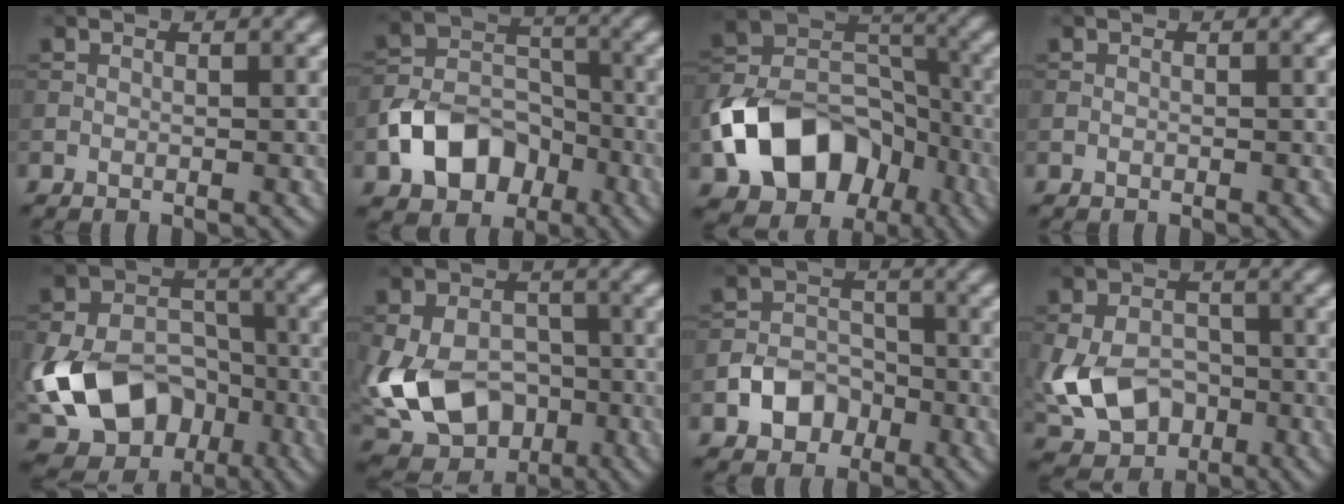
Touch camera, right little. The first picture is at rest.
{"total": 7.2, "force": [-3.3, 5.1, 3.8], "torque": [-0.068, -0.003, -0.064]}
{"total": 11.5, "force": [-5.1, 8.1, 6.4], "torque": [-0.114, 0.000, -0.097]}
{"total": 0.0}
{"total": 14.4, "force": [-4.5, 11.0, 8.2], "torque": [-0.151, -0.025, -0.088]}
{"total": 11.8, "force": [-2.7, 8.6, 7.6], "torque": [-0.152, -0.019, -0.051]}
{"total": 3.9, "force": [-1.9, 2.9, 1.7], "torque": [-0.025, 0.002, -0.036]}
{"total": 8.2, "force": [-1.9, 6.0, 5.3], "torque": [-0.117, -0.015, -0.038]}